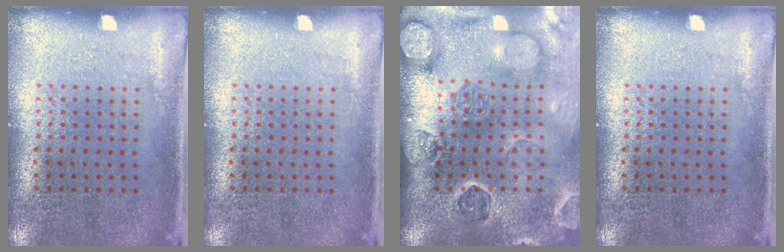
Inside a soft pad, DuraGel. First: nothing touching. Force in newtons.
{"total": 0.0}
{"total": 4.5, "press": 3.4, "slide": 2.9}
{"total": 0.0}